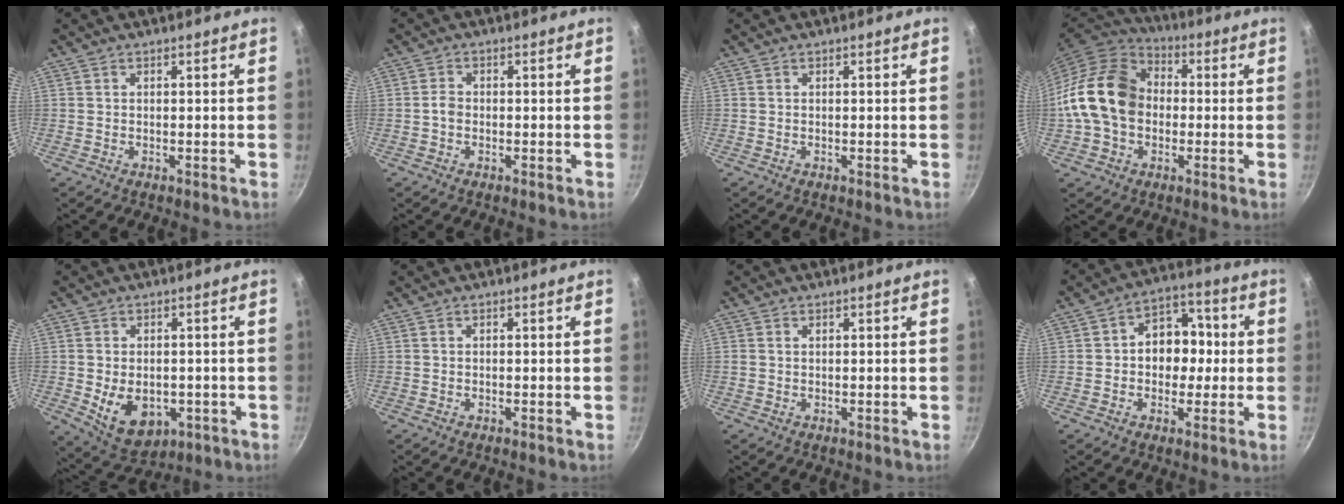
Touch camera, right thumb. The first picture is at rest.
{"total": 1.8, "force": [-0.5, 1.4, 1.1], "torque": [-0.019, 0.012, -0.010]}
{"total": 0.0}
{"total": 17.7, "force": [-0.4, 13.7, 11.3], "torque": [-0.183, 0.036, -0.018]}
{"total": 10.1, "force": [-1.9, 7.1, 7.0], "torque": [-0.090, -0.006, -0.008]}
{"total": 0.0}
{"total": 0.8, "force": [0.3, 0.6, 0.3], "torque": [-0.006, 0.004, 0.005]}
{"total": 10.7, "force": [0.1, 8.3, 6.7], "torque": [-0.039, 0.026, -0.012]}